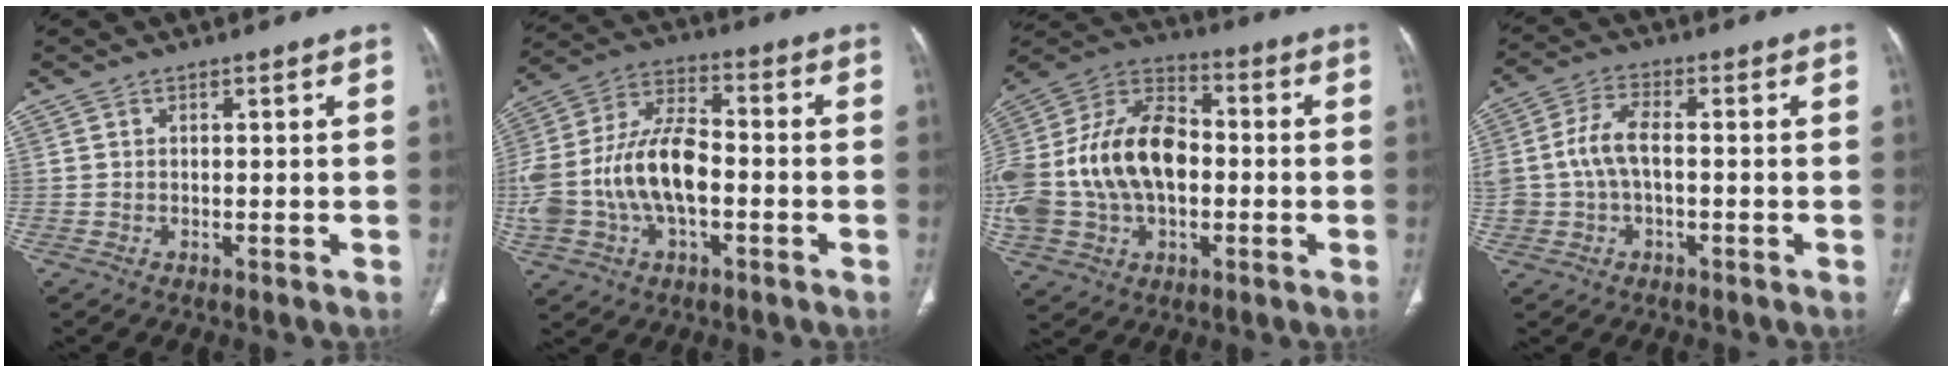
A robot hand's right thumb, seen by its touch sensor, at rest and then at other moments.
{"total": 18.4, "force": [-3.0, 10.5, 14.8], "torque": [-0.311, 0.039, -0.051]}
{"total": 24.9, "force": [-1.2, 16.7, 18.4], "torque": [-0.381, 0.028, -0.015]}
{"total": 7.6, "force": [-0.4, 4.3, 6.2], "torque": [-0.137, 0.023, -0.009]}